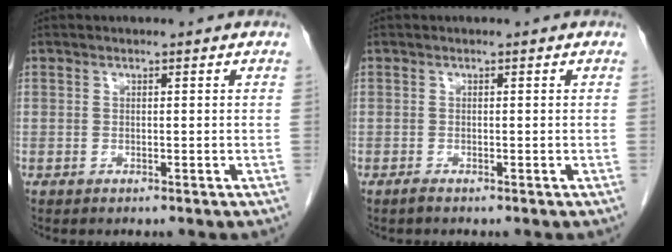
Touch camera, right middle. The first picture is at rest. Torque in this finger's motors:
{"motor_torque": [0.02, 0.00, -0.01, 0.01]}